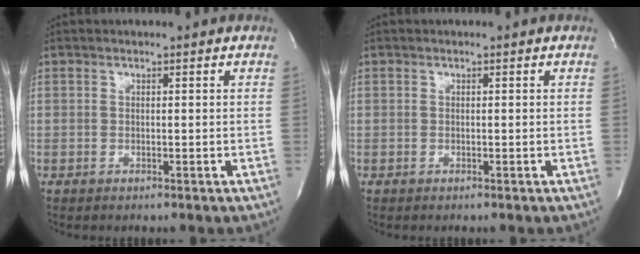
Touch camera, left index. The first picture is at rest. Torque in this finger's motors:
{"motor_torque": [0.00, 0.00, 0.00, 0.00]}